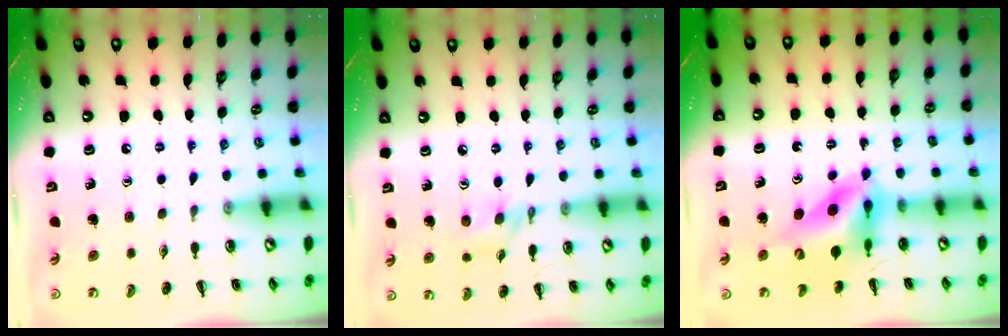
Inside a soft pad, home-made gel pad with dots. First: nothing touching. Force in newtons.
{"total": 3.5, "press": 3.3, "slide": 1.1}
{"total": 11.1, "press": 10.5, "slide": 3.6}